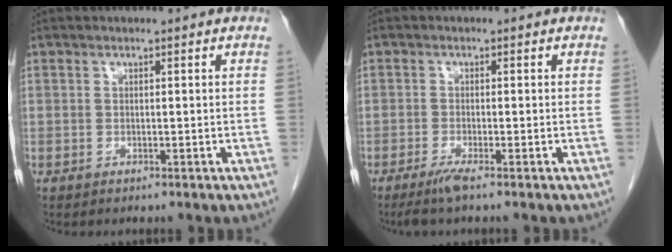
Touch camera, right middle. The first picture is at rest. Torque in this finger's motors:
{"motor_torque": [0.14, -0.11, 0.01, 0.01]}